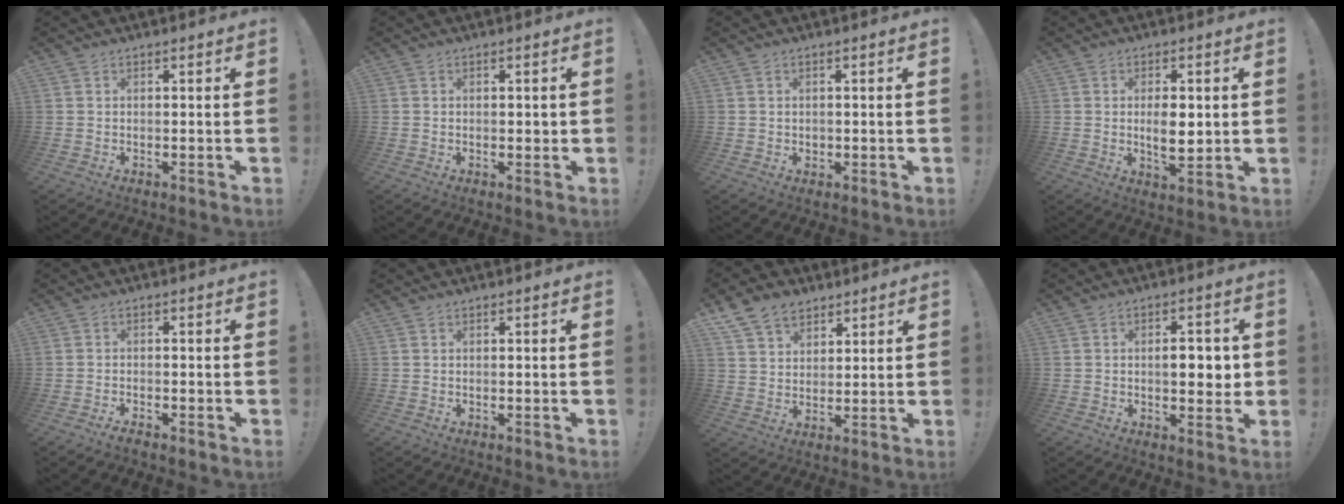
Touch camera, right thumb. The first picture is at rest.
{"total": 1.0, "force": [0.0, 0.7, 0.7], "torque": [-0.004, 0.000, -0.001]}
{"total": 0.9, "force": [0.2, 0.9, 0.2], "torque": [-0.003, 0.001, 0.003]}
{"total": 6.9, "force": [0.4, 3.2, 6.1], "torque": [-0.093, -0.011, 0.001]}
{"total": 2.1, "force": [-1.9, 0.2, 0.8], "torque": [-0.007, 0.006, -0.033]}
{"total": 0.0}
{"total": 9.9, "force": [6.6, 6.5, 3.4], "torque": [-0.053, -0.037, 0.129]}
{"total": 6.1, "force": [0.2, 2.9, 5.4], "torque": [-0.068, 0.000, -0.005]}